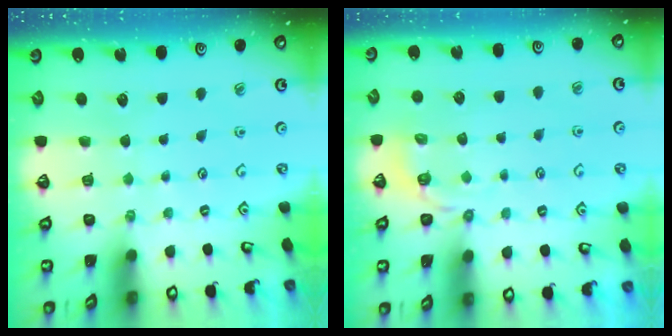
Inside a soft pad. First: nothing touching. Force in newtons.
{"total": 3.2, "press": 2.7, "slide": 1.8}